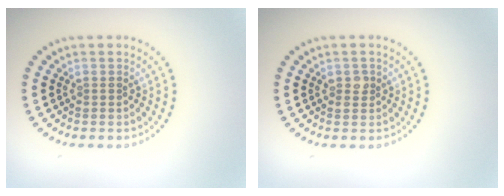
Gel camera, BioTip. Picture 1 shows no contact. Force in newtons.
{"total": 1.1, "press": 1.1, "slide": 0.0}